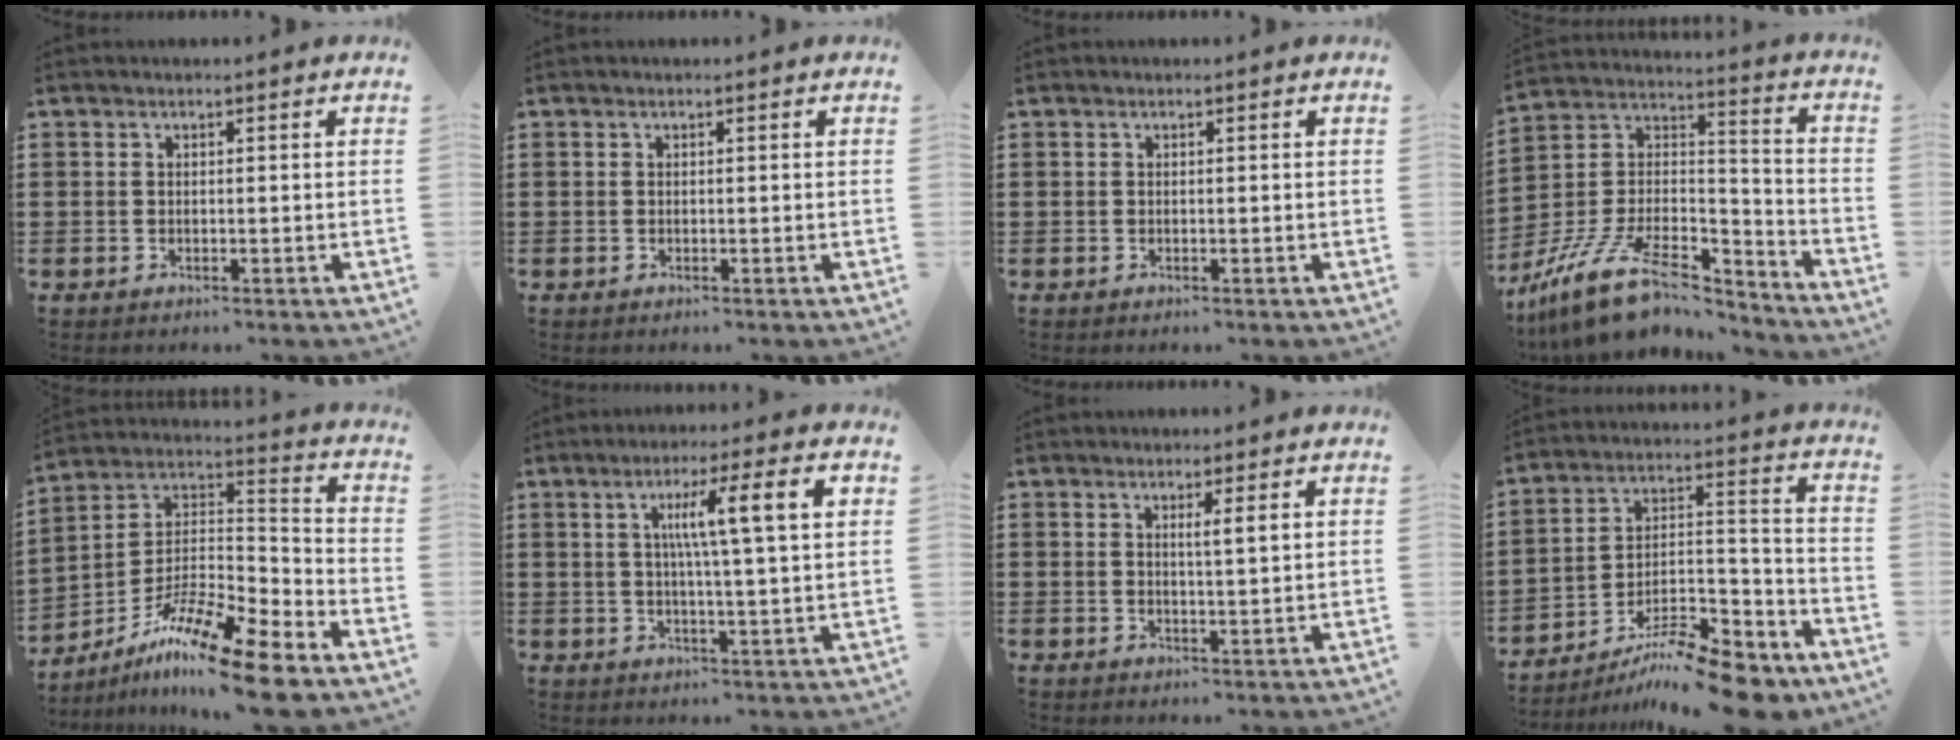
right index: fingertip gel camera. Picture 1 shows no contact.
{"total": 0.0}
{"total": 0.0}
{"total": 13.4, "force": [-9.6, 5.3, 7.8], "torque": [-0.161, 0.024, -0.175]}
{"total": 13.2, "force": [-10.3, 1.3, 8.2], "torque": [-0.157, 0.019, -0.198]}
{"total": 9.3, "force": [2.5, 0.6, 8.9], "torque": [-0.173, 0.005, 0.035]}
{"total": 2.2, "force": [0.7, -0.1, 2.1], "torque": [-0.043, -0.002, 0.011]}
{"total": 11.8, "force": [-9.9, 2.5, 5.9], "torque": [-0.087, 0.036, -0.190]}